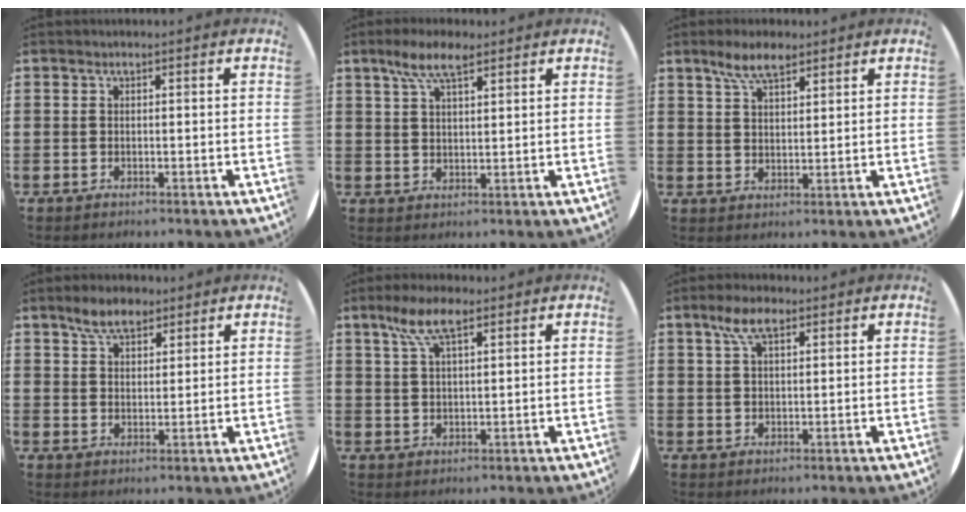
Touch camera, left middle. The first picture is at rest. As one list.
[{"total": 6.1, "force": [4.1, 1.8, 4.0], "torque": [-0.087, 0.004, 0.073]}, {"total": 5.3, "force": [4.0, 1.8, 3.0], "torque": [-0.059, 0.000, 0.069]}, {"total": 4.8, "force": [3.7, 2.1, 2.1], "torque": [-0.040, 0.000, 0.067]}, {"total": 6.4, "force": [3.8, 2.2, 4.7], "torque": [-0.102, 0.013, 0.067]}, {"total": 5.0, "force": [3.0, 2.0, 3.5], "torque": [-0.068, 0.006, 0.050]}]